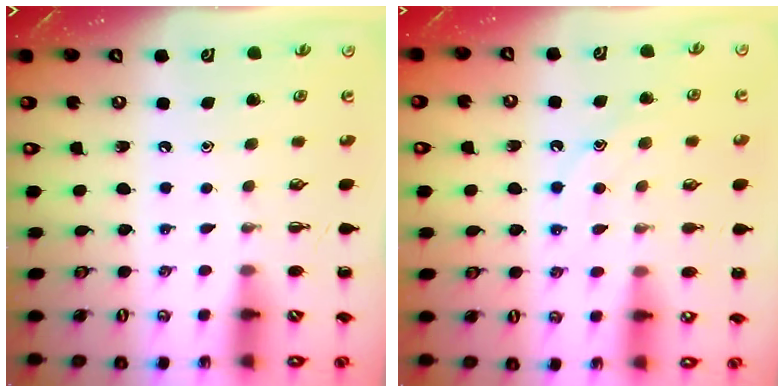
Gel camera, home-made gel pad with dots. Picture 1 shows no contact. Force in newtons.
{"total": 10.6, "press": 10.5, "slide": 1.2}